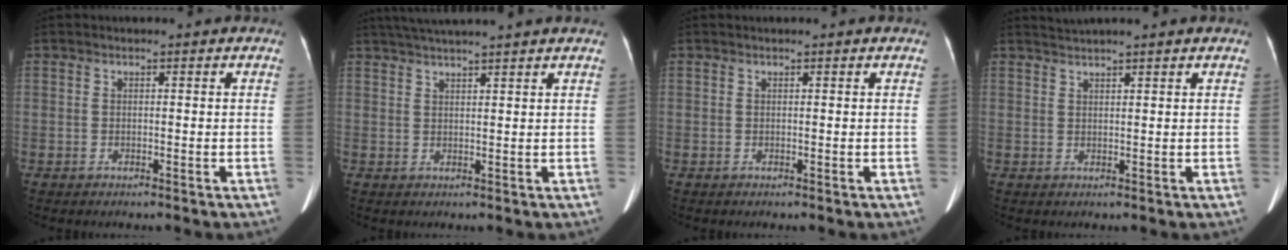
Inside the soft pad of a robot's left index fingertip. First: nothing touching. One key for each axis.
{"total": 9.5, "fx": 8.2, "fy": -1.1, "fz": 4.6, "tx": -0.077, "ty": 0.035, "tz": 0.115}
{"total": 1.1, "fx": 1.0, "fy": -0.1, "fz": 0.4, "tx": -0.010, "ty": 0.014, "tz": 0.018}
{"total": 4.5, "fx": 4.1, "fy": -0.7, "fz": 1.9, "tx": -0.029, "ty": 0.033, "tz": 0.066}